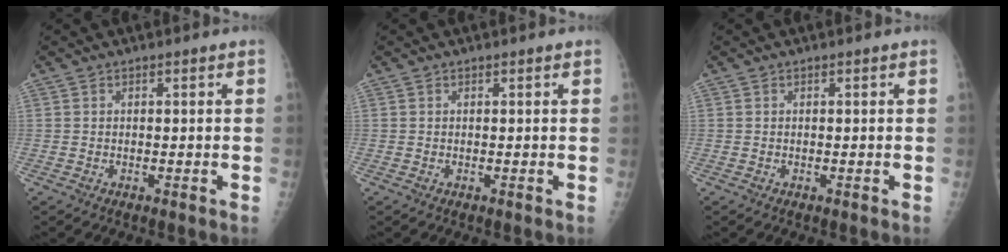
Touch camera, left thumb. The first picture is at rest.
{"total": 0.0}
{"total": 0.0}